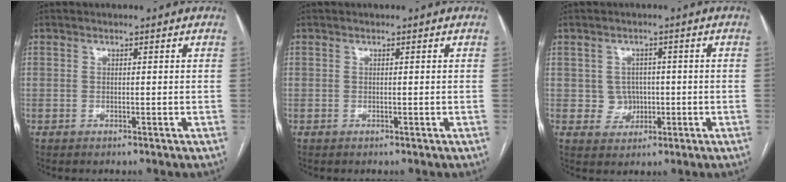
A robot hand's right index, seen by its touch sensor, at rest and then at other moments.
{"total": 0.0}
{"total": 3.5, "force": [-0.2, 3.3, 0.9], "torque": [-0.005, 0.008, 0.004]}